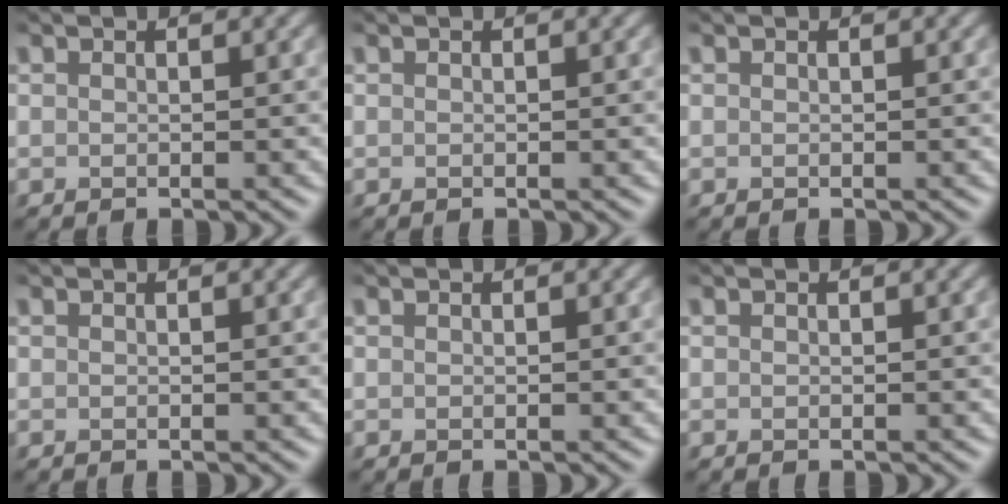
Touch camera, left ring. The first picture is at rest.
{"total": 0.0}
{"total": 0.0}
{"total": 0.0}
{"total": 0.0}
{"total": 0.0}